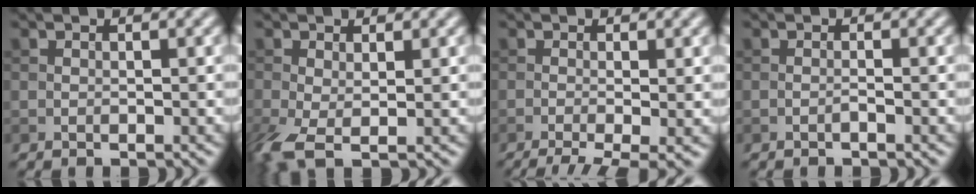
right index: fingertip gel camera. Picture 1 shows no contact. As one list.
[{"total": 4.3, "force": [-1.1, 2.2, 3.5], "torque": [-0.097, -0.013, -0.023]}, {"total": 5.5, "force": [-2.8, 1.5, 4.6], "torque": [-0.067, -0.009, -0.044]}, {"total": 0.6, "force": [-0.4, 0.0, 0.4], "torque": [-0.009, 0.001, -0.008]}]